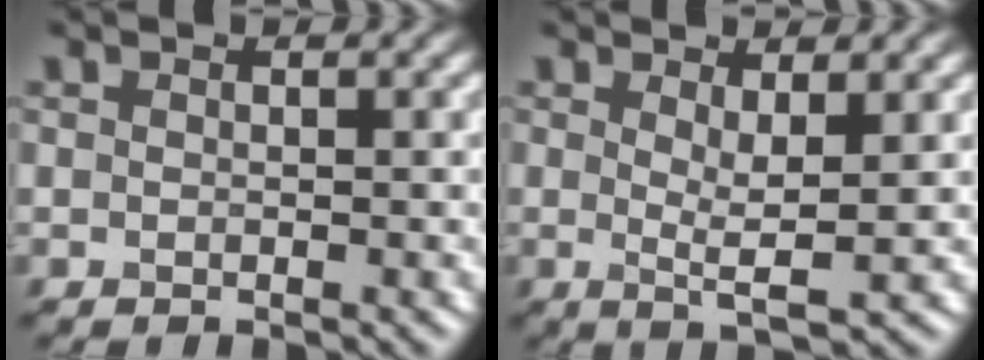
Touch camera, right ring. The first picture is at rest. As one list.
[{"total": 2.9, "force": [0.6, 0.5, 2.8], "torque": [-0.049, -0.014, 0.013]}]